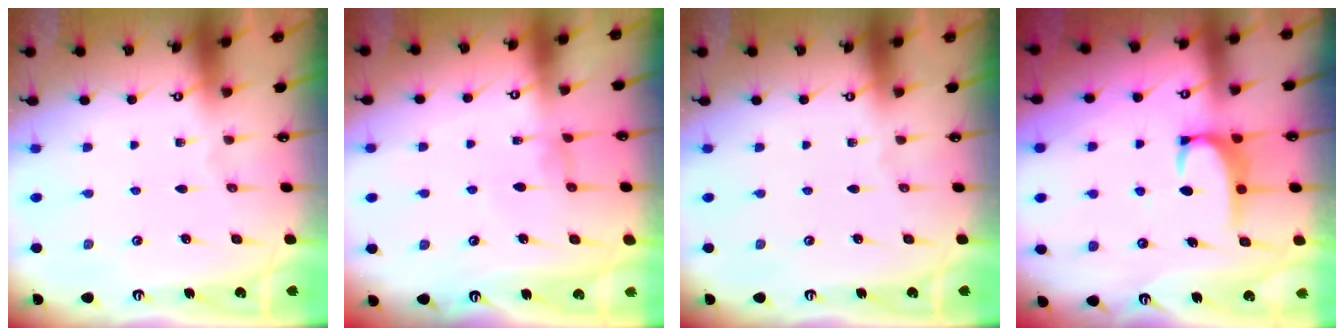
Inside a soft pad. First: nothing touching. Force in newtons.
{"total": 1.1, "press": 0.9, "slide": 0.5}
{"total": 0.0}
{"total": 2.6, "press": 2.6, "slide": 0.5}